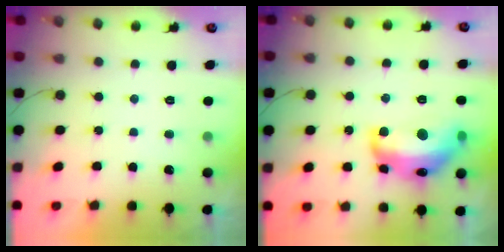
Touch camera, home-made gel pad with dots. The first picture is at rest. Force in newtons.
{"total": 17.1, "press": 17.1, "slide": 0.9}